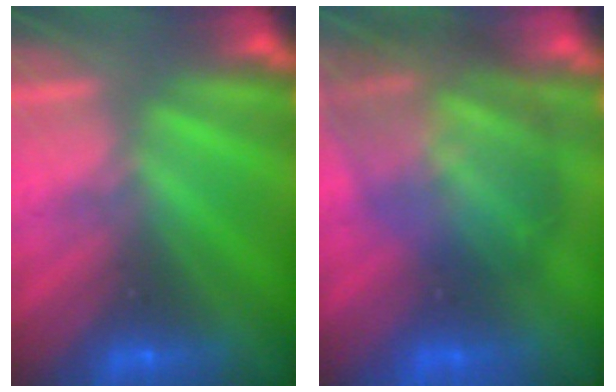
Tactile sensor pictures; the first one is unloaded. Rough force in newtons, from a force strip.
{"total": 10.6}